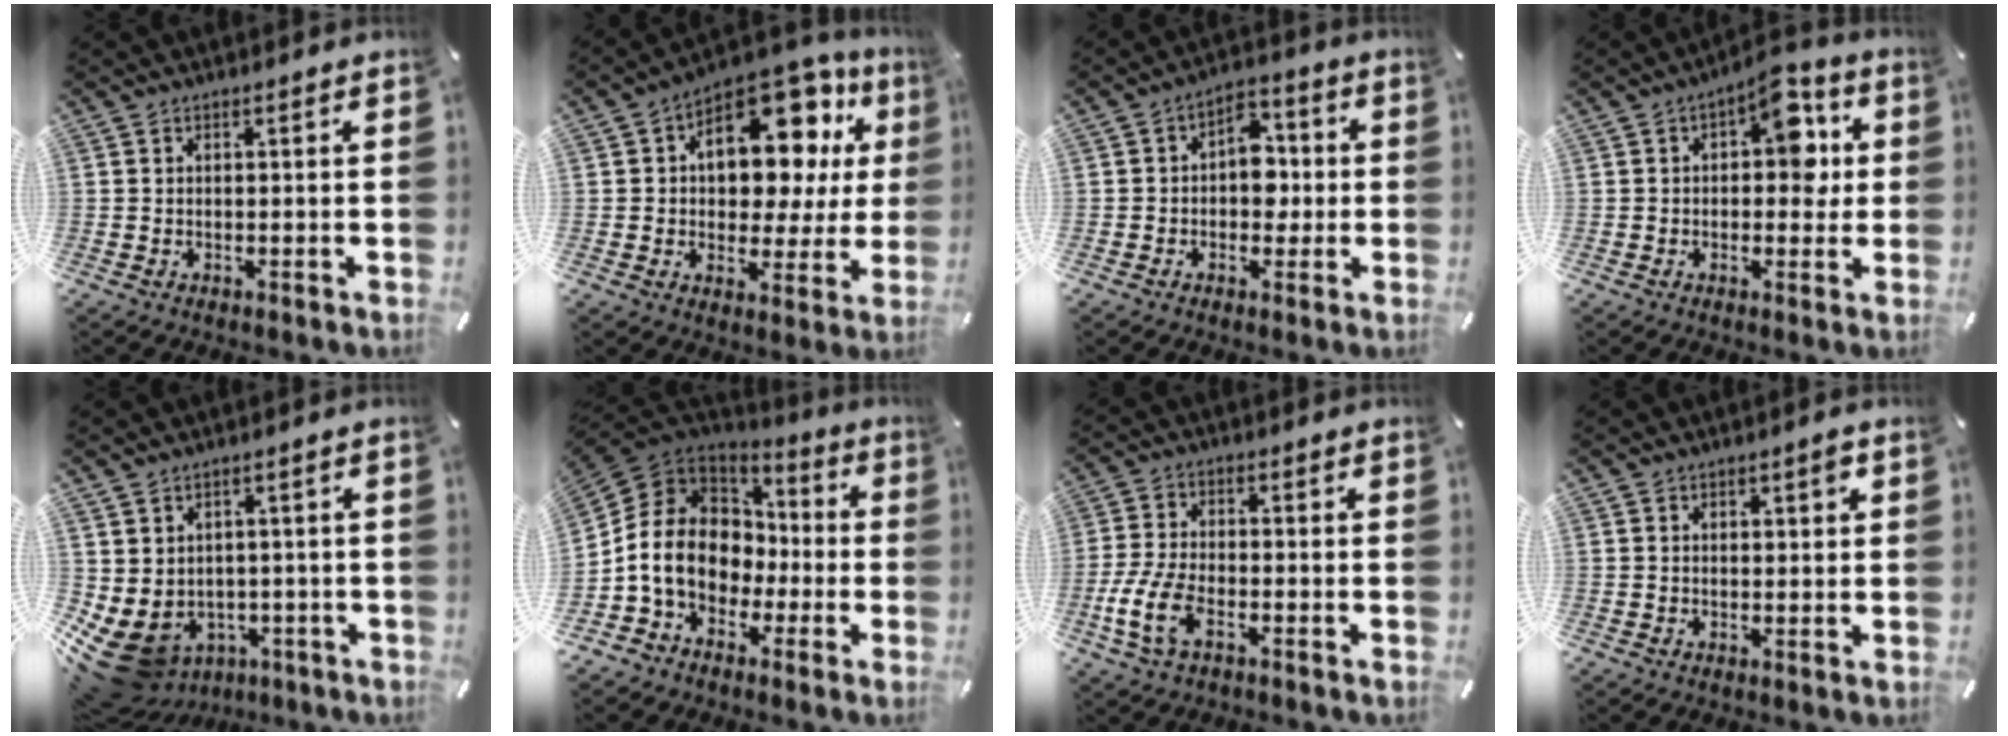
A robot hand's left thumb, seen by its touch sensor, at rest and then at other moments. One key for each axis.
{"total": 17.0, "fx": 7.3, "fy": 10.6, "fz": 11.1, "tx": -0.146, "ty": -0.052, "tz": 0.124}
{"total": 8.3, "fx": -0.6, "fy": 6.3, "fz": 5.4, "tx": -0.062, "ty": 0.011, "tz": -0.015}
{"total": 10.0, "fx": 3.0, "fy": 5.7, "fz": 7.7, "tx": -0.086, "ty": -0.013, "tz": 0.045}
{"total": 7.8, "fx": -2.4, "fy": 6.9, "fz": 2.8, "tx": -0.072, "ty": -0.010, "tz": -0.042}
{"total": 13.1, "fx": -2.5, "fy": 11.5, "fz": 5.9, "tx": -0.152, "ty": 0.010, "tz": -0.042}
{"total": 8.8, "fx": -3.8, "fy": 4.6, "fz": 6.5, "tx": -0.153, "ty": -0.001, "tz": -0.072}
{"total": 1.9, "fx": 0.8, "fy": 0.9, "fz": 1.4, "tx": -0.013, "ty": -0.002, "tz": 0.009}